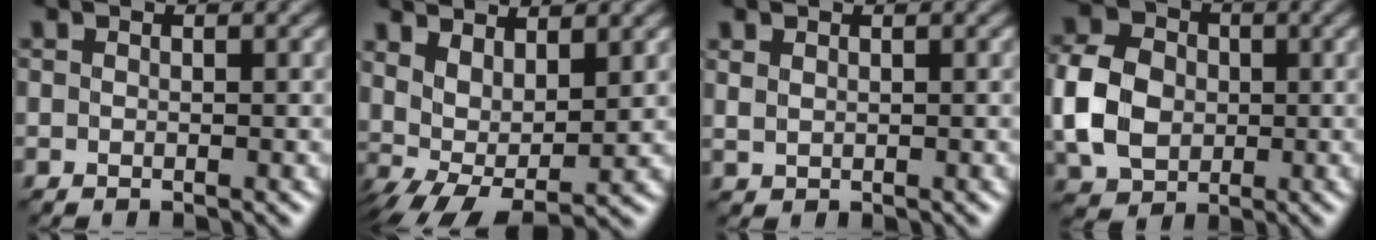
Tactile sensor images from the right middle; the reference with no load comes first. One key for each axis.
{"total": 6.1, "fx": 1.6, "fy": 2.8, "fz": 5.2, "tx": -0.098, "ty": -0.004, "tz": 0.038}
{"total": 1.0, "fx": 0.7, "fy": 0.6, "fz": 0.4, "tx": -0.014, "ty": 0.001, "tz": 0.018}
{"total": 7.1, "fx": -0.4, "fy": 5.6, "fz": 4.2, "tx": -0.107, "ty": 0.010, "tz": -0.017}